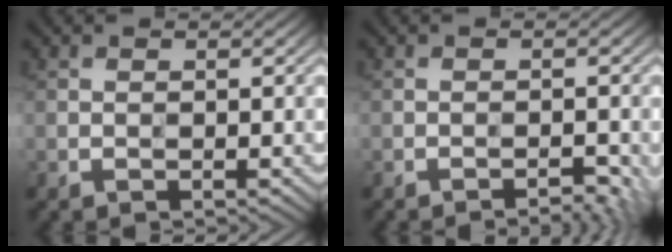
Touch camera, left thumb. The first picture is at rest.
{"total": 2.2, "force": [-1.8, 0.3, 1.3], "torque": [-0.022, 0.005, -0.027]}